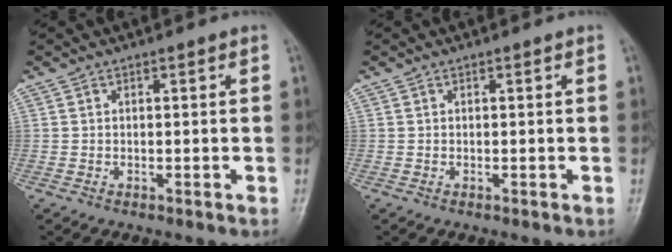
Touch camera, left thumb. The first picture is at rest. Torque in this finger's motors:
{"motor_torque": [-0.01, 0.01, -0.01, -0.01, 0.00]}